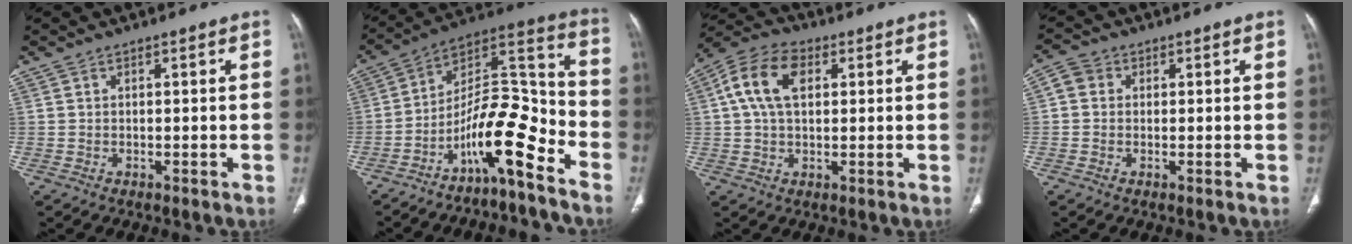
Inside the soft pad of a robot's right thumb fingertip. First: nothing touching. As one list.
[{"total": 14.7, "force": [-8.9, 4.2, 10.9], "torque": [-0.167, 0.105, -0.157]}, {"total": 10.6, "force": [2.7, 6.6, 7.8], "torque": [-0.152, 0.021, 0.042]}, {"total": 3.7, "force": [0.5, 3.3, 1.5], "torque": [-0.019, 0.011, 0.004]}]